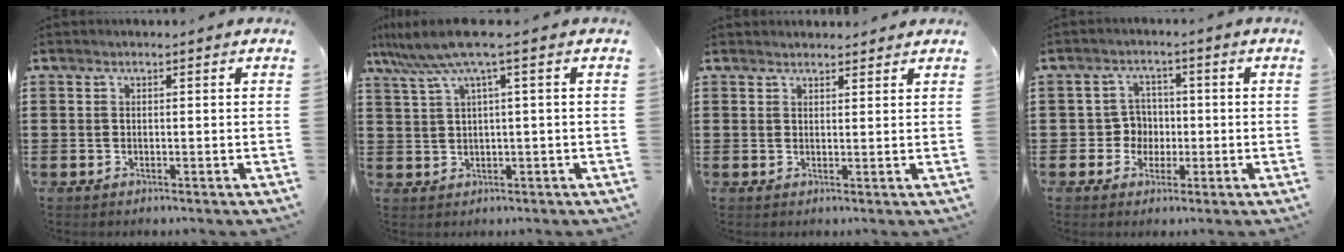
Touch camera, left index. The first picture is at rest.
{"total": 5.8, "force": [2.1, -0.4, 5.4], "torque": [-0.124, -0.019, 0.030]}
{"total": 1.6, "force": [1.6, 0.3, -0.1], "torque": [-0.002, 0.001, 0.031]}
{"total": 4.0, "force": [-0.7, 3.7, 1.2], "torque": [-0.038, 0.008, -0.016]}